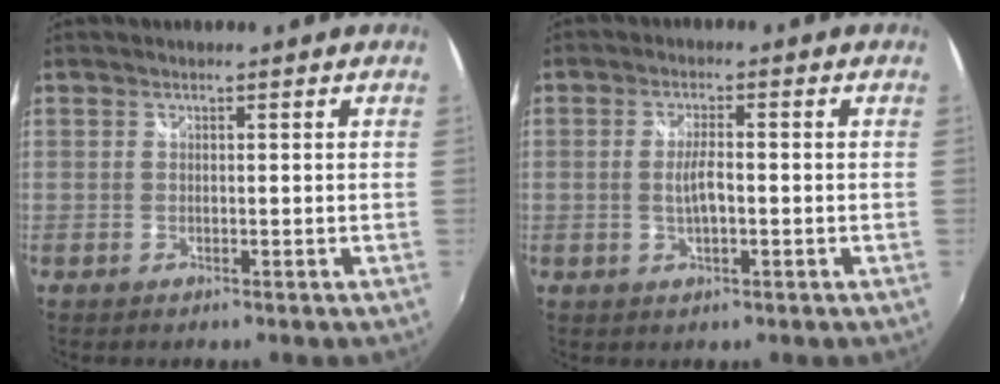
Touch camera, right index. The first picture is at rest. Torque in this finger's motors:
{"motor_torque": [0.30, 0.35, 0.26, 0.05]}